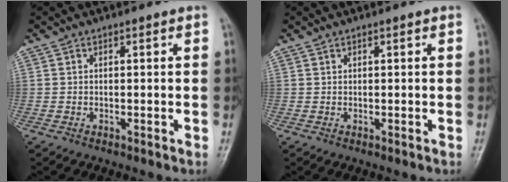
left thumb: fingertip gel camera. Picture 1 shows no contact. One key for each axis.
{"total": 0.0}